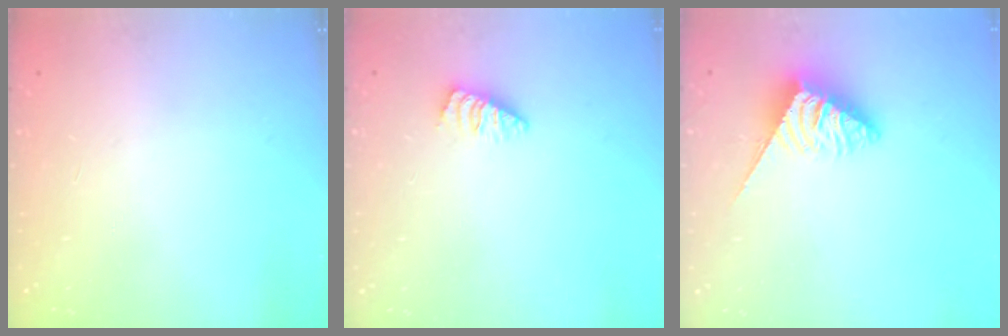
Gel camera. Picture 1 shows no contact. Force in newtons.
{"total": 1.0, "press": 1.0, "slide": 0.2}
{"total": 4.5, "press": 4.5, "slide": 0.2}